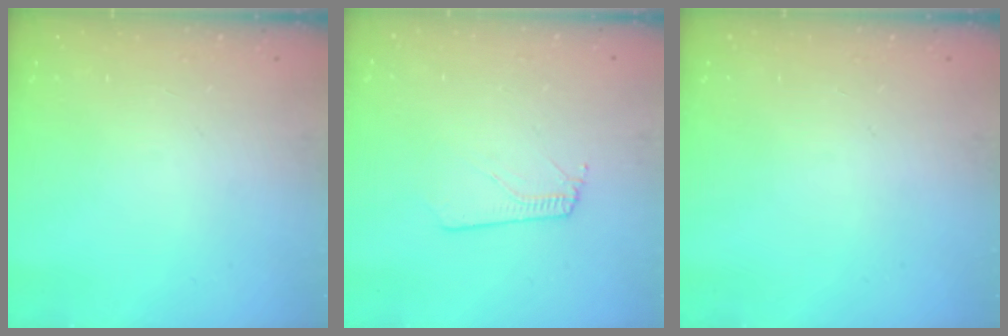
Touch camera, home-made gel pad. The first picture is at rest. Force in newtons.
{"total": 3.9, "press": 3.8, "slide": 0.5}
{"total": 0.0}